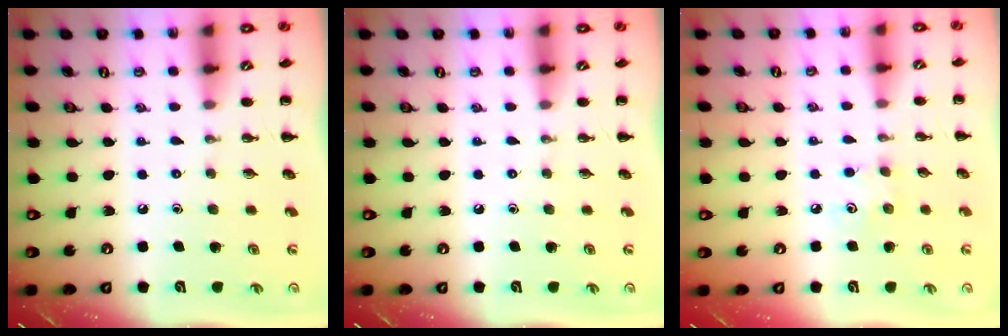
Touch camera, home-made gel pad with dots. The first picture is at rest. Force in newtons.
{"total": 0.0}
{"total": 3.6, "press": 3.5, "slide": 1.0}